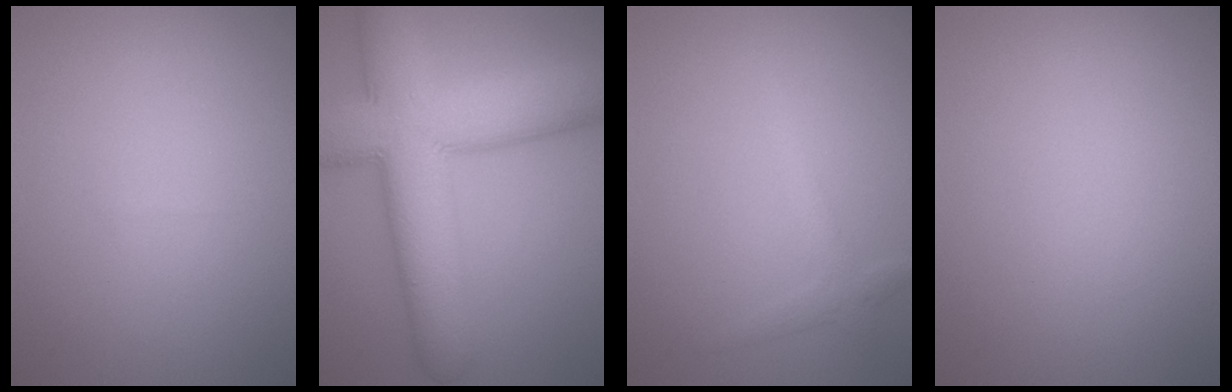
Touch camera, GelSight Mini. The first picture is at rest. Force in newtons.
{"total": 10.1, "press": 10.1, "slide": 0.3}
{"total": 1.9, "press": 1.9, "slide": 0.1}
{"total": 0.0}